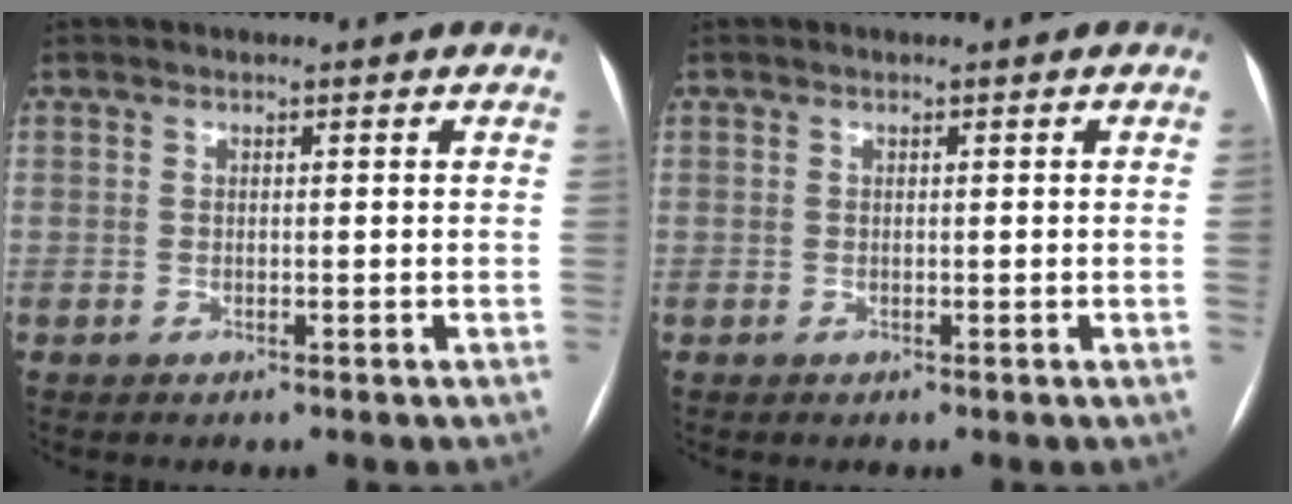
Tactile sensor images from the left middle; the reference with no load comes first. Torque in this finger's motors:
{"motor_torque": [0.62, -0.62, -0.33, -0.19]}